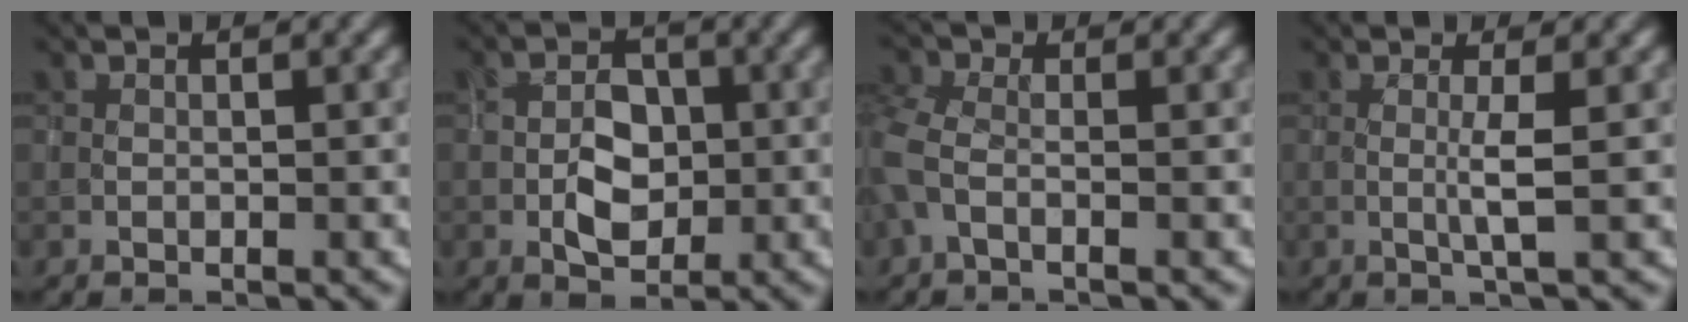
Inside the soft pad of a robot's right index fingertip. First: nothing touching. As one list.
[{"total": 4.2, "force": [-0.6, 2.8, 3.1], "torque": [-0.051, 0.001, -0.011]}, {"total": 2.9, "force": [-0.5, 1.7, 2.3], "torque": [-0.069, 0.003, -0.023]}, {"total": 2.0, "force": [0.1, 0.0, 2.0], "torque": [-0.044, -0.002, 0.000]}]